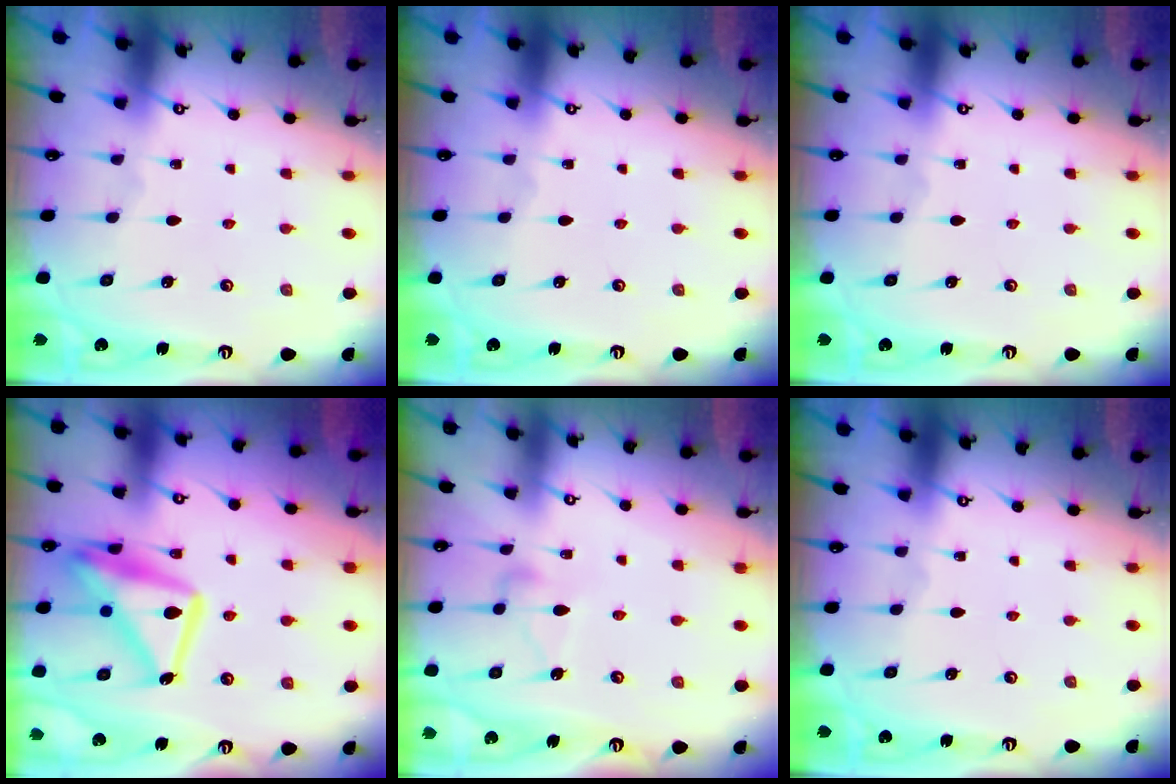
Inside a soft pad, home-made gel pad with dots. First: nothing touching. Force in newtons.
{"total": 0.0}
{"total": 0.0}
{"total": 17.5, "press": 17.4, "slide": 1.6}
{"total": 7.2, "press": 7.2, "slide": 0.4}
{"total": 0.0}